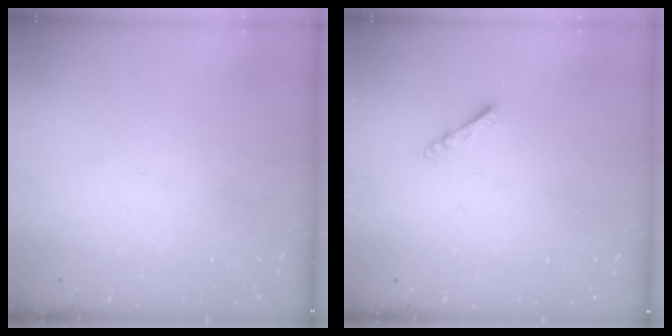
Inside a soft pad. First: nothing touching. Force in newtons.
{"total": 2.7, "press": 2.7, "slide": 0.4}